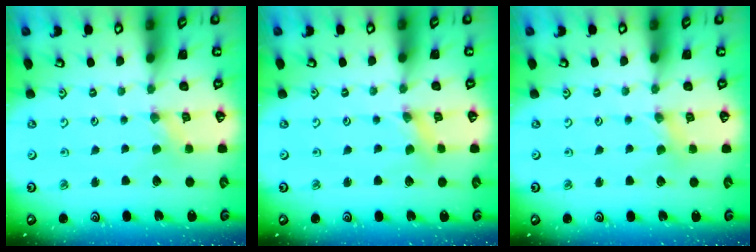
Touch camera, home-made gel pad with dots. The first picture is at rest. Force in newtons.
{"total": 1.4, "press": 1.4, "slide": 0.0}
{"total": 2.3, "press": 2.3, "slide": 0.3}